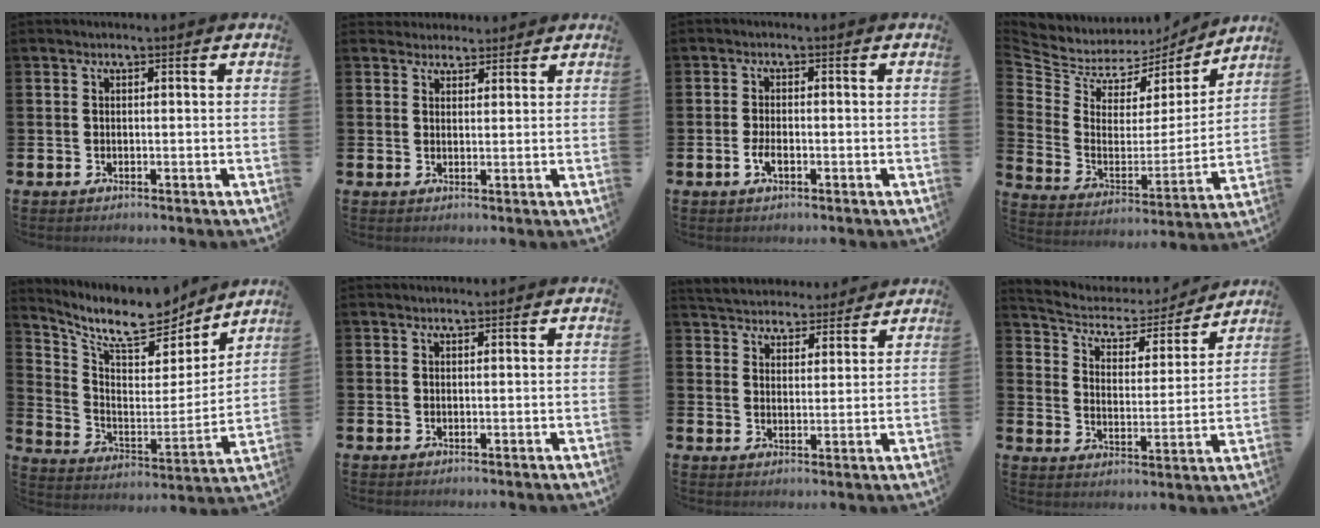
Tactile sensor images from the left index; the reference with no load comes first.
{"total": 3.0, "force": [2.8, 1.1, -0.2], "torque": [0.004, -0.008, 0.050]}
{"total": 2.1, "force": [-0.8, 0.9, 1.7], "torque": [-0.026, -0.002, -0.015]}
{"total": 6.9, "force": [6.1, 3.2, 0.7], "torque": [-0.056, -0.049, 0.103]}
{"total": 10.7, "force": [9.4, 3.0, 4.0], "torque": [-0.101, -0.072, 0.157]}
{"total": 0.7, "force": [0.7, 0.1, 0.0], "torque": [0.013, -0.004, 0.009]}
{"total": 5.0, "force": [4.8, 1.1, -0.3], "torque": [-0.015, -0.031, 0.086]}
{"total": 5.7, "force": [5.1, 2.3, 1.4], "torque": [-0.056, -0.039, 0.080]}